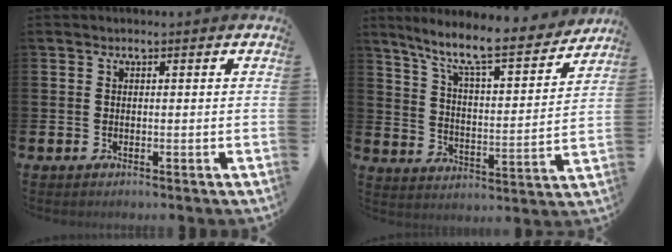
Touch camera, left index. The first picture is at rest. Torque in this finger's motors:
{"motor_torque": [0.93, -1.21, 0.63, 0.21]}